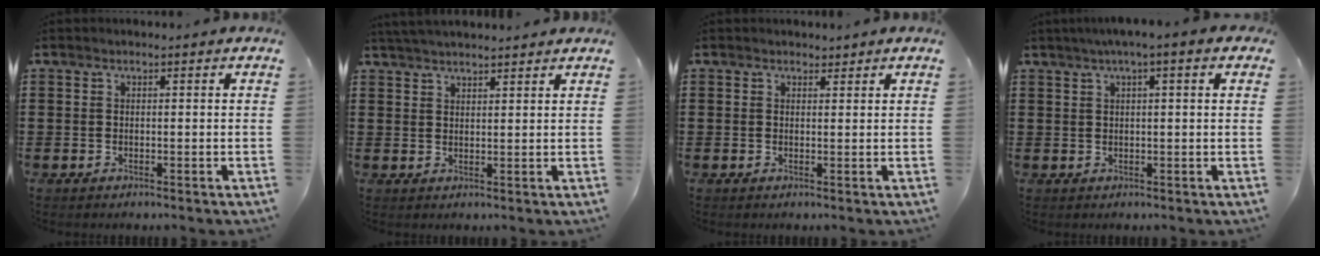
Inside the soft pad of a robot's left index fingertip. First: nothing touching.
{"total": 3.1, "force": [3.0, 0.1, 0.7], "torque": [-0.020, -0.002, 0.059]}
{"total": 1.1, "force": [1.0, 0.5, 0.0], "torque": [-0.004, 0.004, 0.020]}
{"total": 2.9, "force": [1.3, 0.1, 2.6], "torque": [-0.051, 0.003, 0.022]}